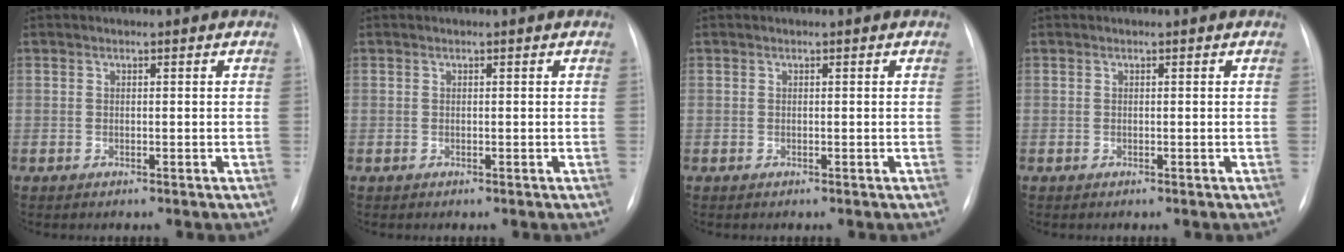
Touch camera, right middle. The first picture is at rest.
{"total": 0.0}
{"total": 0.0}
{"total": 0.0}